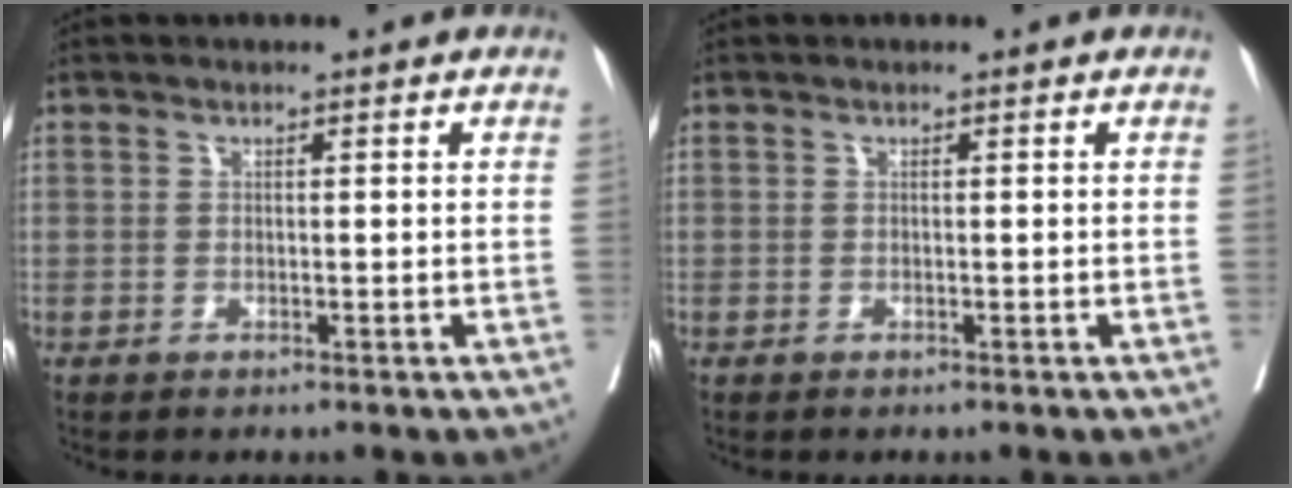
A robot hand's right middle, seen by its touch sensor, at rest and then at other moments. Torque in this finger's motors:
{"motor_torque": [-0.19, 0.16, -0.01, 0.01]}